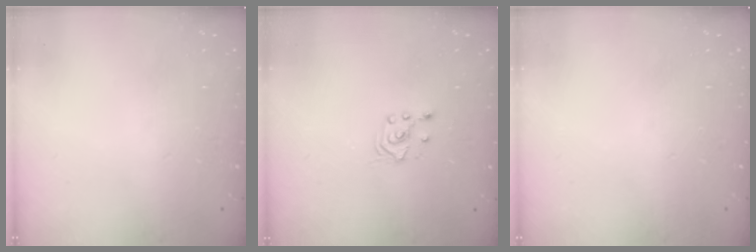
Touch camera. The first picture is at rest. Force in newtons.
{"total": 2.6, "press": 2.4, "slide": 0.8}
{"total": 0.0}